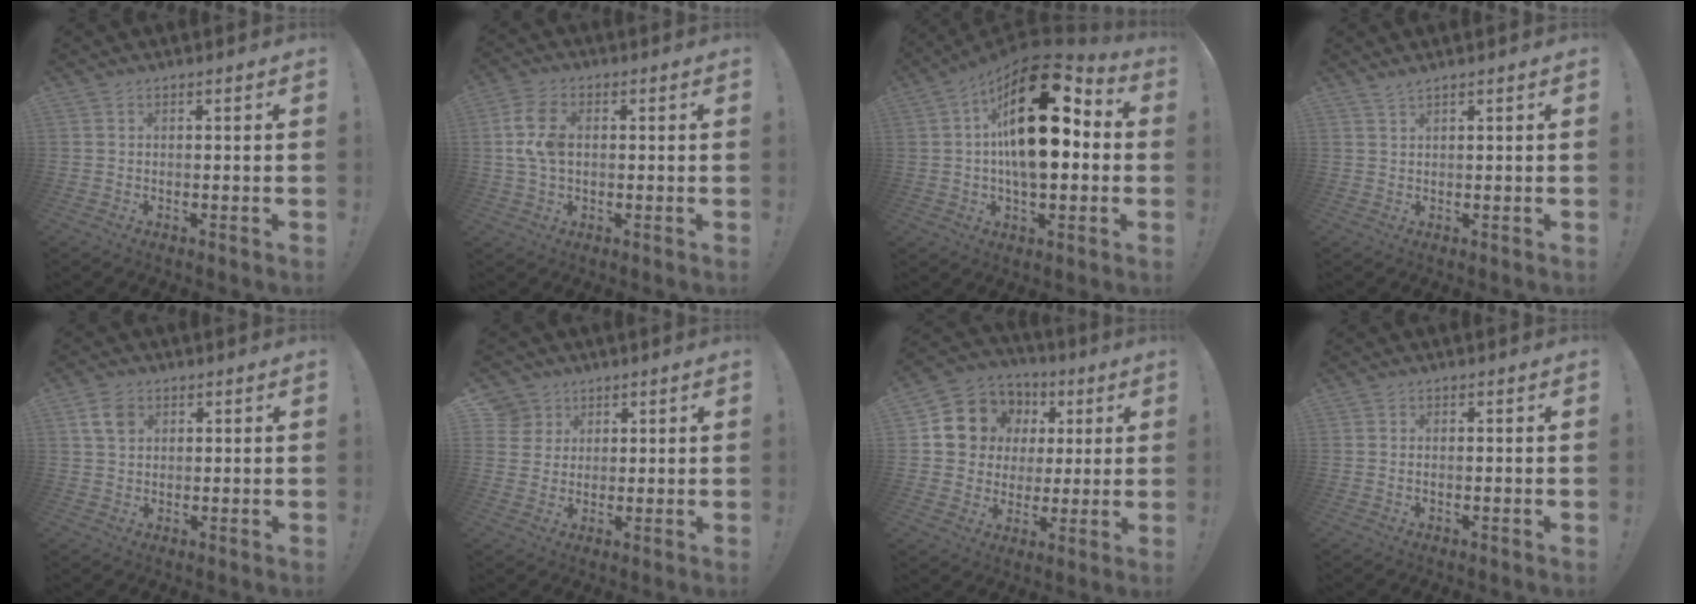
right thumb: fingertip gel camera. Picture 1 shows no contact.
{"total": 9.2, "force": [0.7, 6.1, 6.9], "torque": [-0.134, 0.003, 0.015]}
{"total": 24.6, "force": [4.7, 12.2, 20.8], "torque": [-0.321, -0.020, 0.080]}
{"total": 1.4, "force": [1.2, -0.1, 0.7], "torque": [-0.018, -0.004, 0.022]}
{"total": 5.9, "force": [2.3, 4.2, 3.5], "torque": [-0.057, 0.005, 0.047]}
{"total": 5.5, "force": [2.8, 4.7, 0.5], "torque": [-0.010, -0.019, 0.056]}
{"total": 12.1, "force": [3.8, 11.0, 3.2], "torque": [-0.049, -0.017, 0.093]}
{"total": 0.6, "force": [0.1, 0.0, 0.6], "torque": [-0.004, -0.003, 0.000]}